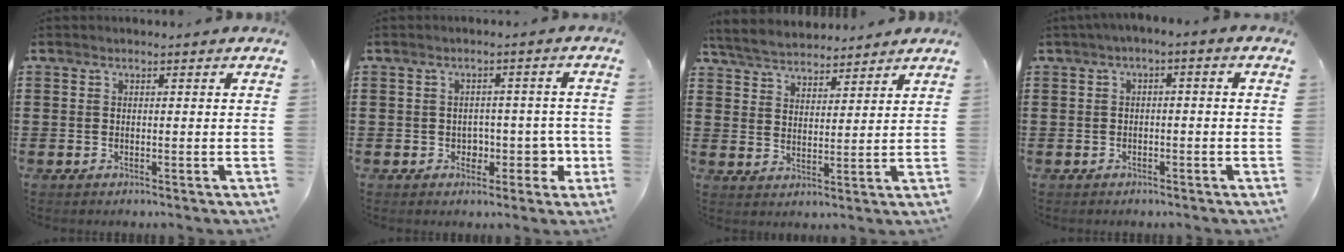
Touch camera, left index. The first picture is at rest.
{"total": 3.8, "force": [-0.5, 3.2, 1.9], "torque": [-0.034, -0.004, -0.017]}
{"total": 5.1, "force": [4.9, 1.2, 0.7], "torque": [-0.036, -0.015, 0.089]}
{"total": 1.8, "force": [-1.4, 0.3, 1.1], "torque": [-0.018, 0.002, -0.030]}